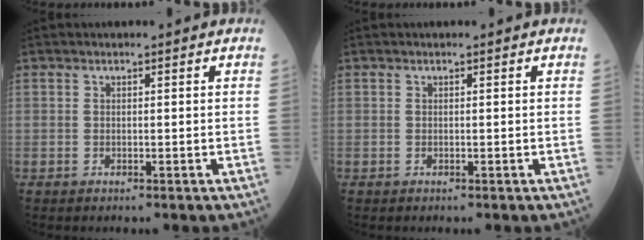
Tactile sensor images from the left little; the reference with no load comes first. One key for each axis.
{"total": 0.0}